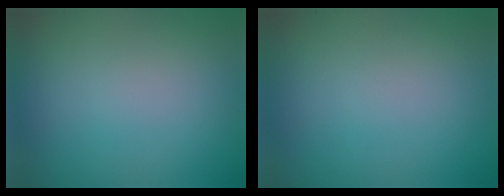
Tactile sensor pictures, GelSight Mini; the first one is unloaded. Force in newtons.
{"total": 0.0}